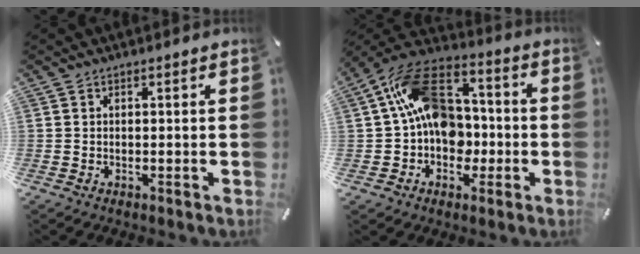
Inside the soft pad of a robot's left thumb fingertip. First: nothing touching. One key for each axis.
{"total": 16.9, "fx": 0.8, "fy": 12.9, "fz": 10.8, "tx": -0.191, "ty": 0.006, "tz": 0.019}